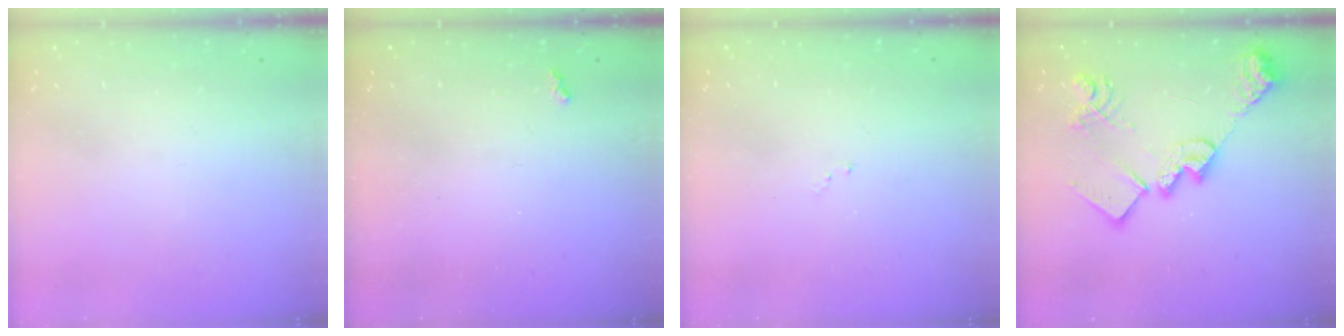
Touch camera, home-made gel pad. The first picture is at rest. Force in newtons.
{"total": 1.9, "press": 1.8, "slide": 0.5}
{"total": 7.6, "press": 7.5, "slide": 1.0}
{"total": 21.1, "press": 21.1, "slide": 1.0}